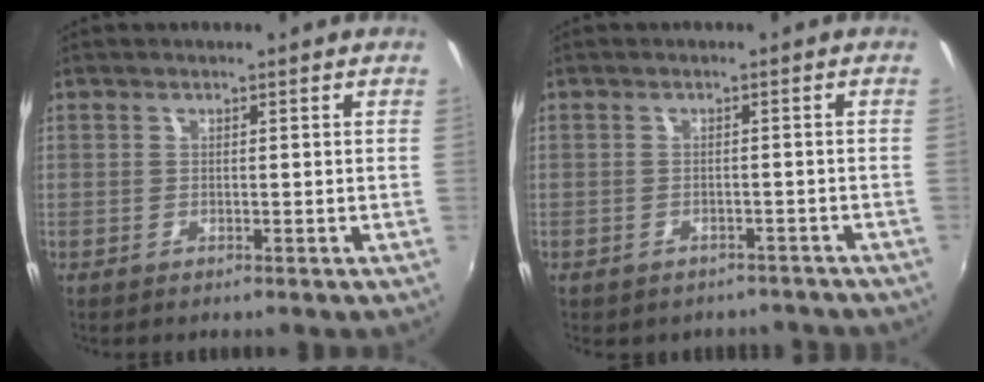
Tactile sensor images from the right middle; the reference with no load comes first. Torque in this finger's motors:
{"motor_torque": [1.05, -1.09, 0.18, 0.07]}